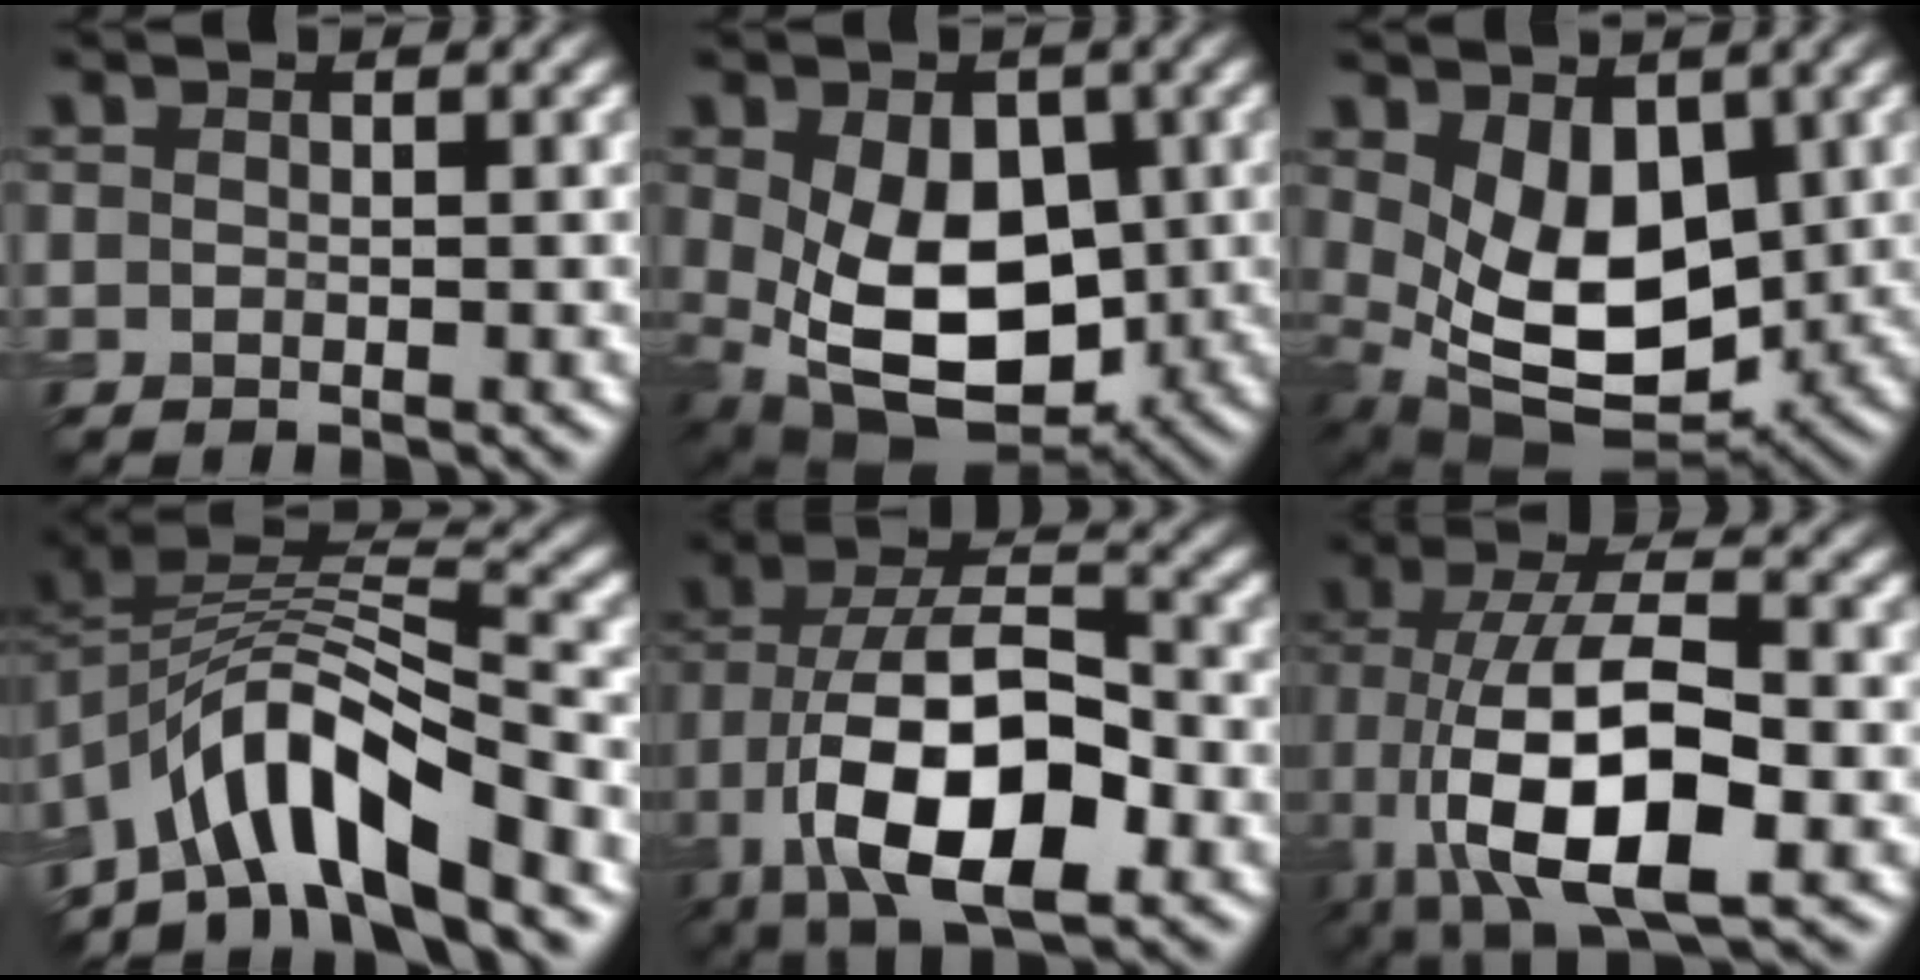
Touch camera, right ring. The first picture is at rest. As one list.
[{"total": 9.6, "force": [-0.7, 6.4, 7.1], "torque": [-0.127, -0.028, 0.000]}, {"total": 7.4, "force": [0.7, 4.7, 5.6], "torque": [-0.106, -0.023, 0.020]}, {"total": 9.3, "force": [-5.9, 3.6, 6.3], "torque": [-0.091, 0.008, -0.117]}, {"total": 12.6, "force": [-4.9, 5.6, 10.1], "torque": [-0.183, 0.000, -0.093]}, {"total": 13.1, "force": [-3.9, 5.3, 11.4], "torque": [-0.205, -0.002, -0.074]}]